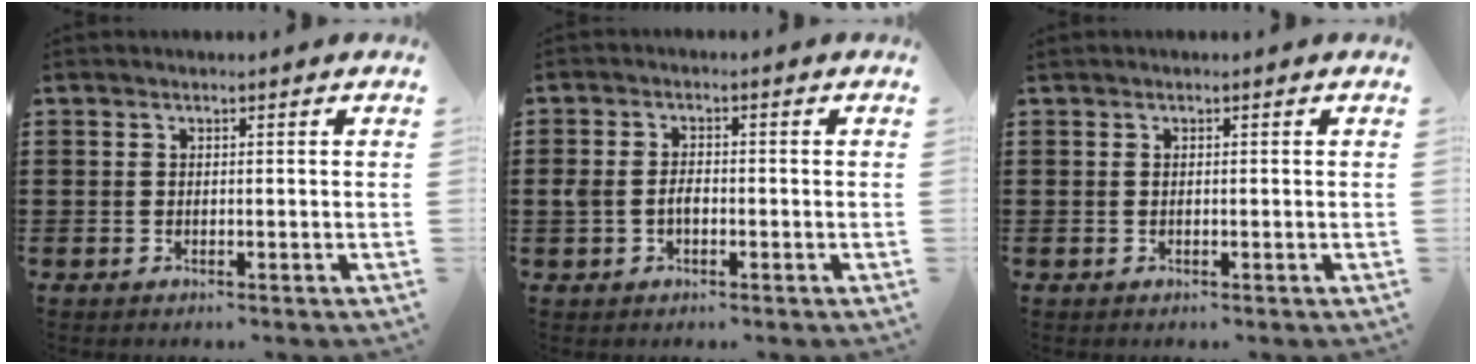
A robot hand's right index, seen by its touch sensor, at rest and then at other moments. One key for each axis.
{"total": 2.7, "fx": -0.5, "fy": 1.7, "fz": 2.0, "tx": -0.054, "ty": -0.001, "tz": -0.015}
{"total": 0.0}